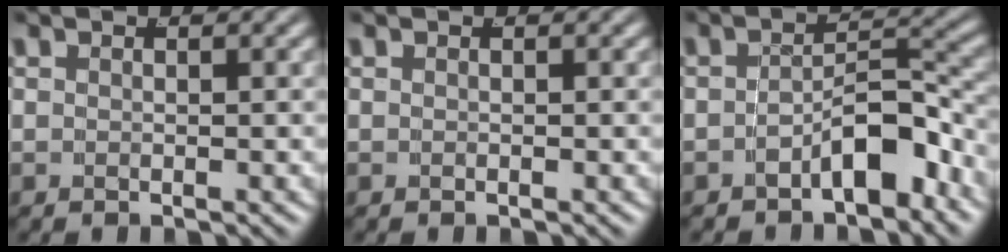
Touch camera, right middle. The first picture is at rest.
{"total": 0.0}
{"total": 4.0, "force": [-2.7, 1.2, 2.7], "torque": [-0.033, -0.003, -0.040]}